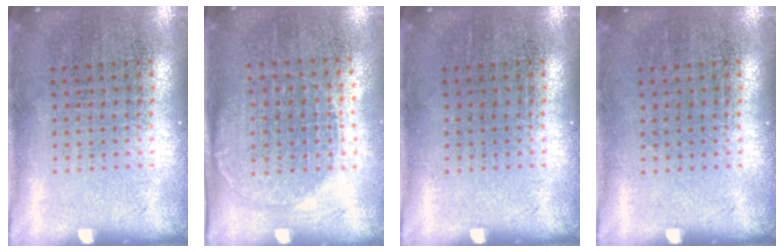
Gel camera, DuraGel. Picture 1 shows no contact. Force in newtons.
{"total": 1.1, "press": 1.0, "slide": 0.5}
{"total": 0.0}
{"total": 0.0}